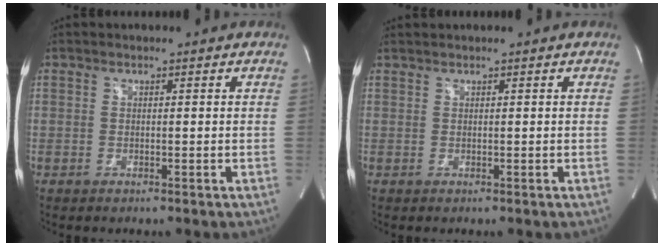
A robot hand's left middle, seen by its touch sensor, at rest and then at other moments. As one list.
[{"total": 0.9, "force": [0.9, -0.1, 0.3], "torque": [-0.010, 0.014, 0.024]}]